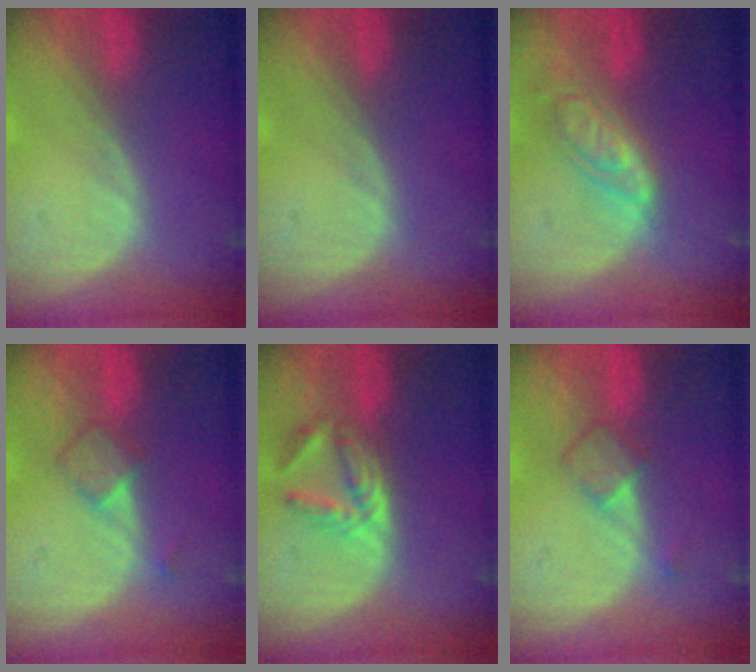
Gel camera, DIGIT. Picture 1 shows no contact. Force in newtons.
{"total": 0.0}
{"total": 6.3, "press": 5.5, "slide": 3.0}
{"total": 3.6, "press": 3.3, "slide": 1.2}
{"total": 5.8, "press": 5.0, "slide": 2.9}
{"total": 3.6, "press": 3.3, "slide": 1.2}